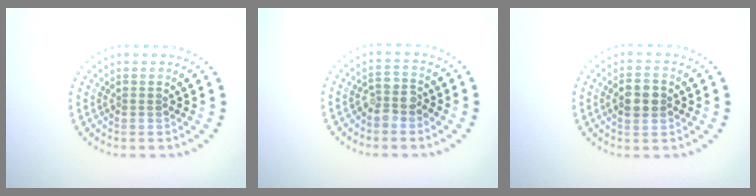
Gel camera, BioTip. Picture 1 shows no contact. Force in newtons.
{"total": 2.3, "press": 2.0, "slide": 1.1}
{"total": 2.8, "press": 2.8, "slide": 0.2}